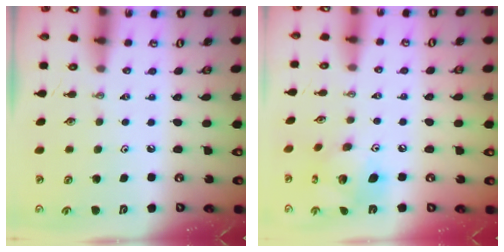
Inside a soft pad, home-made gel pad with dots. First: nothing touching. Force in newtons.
{"total": 13.4, "press": 13.3, "slide": 1.2}